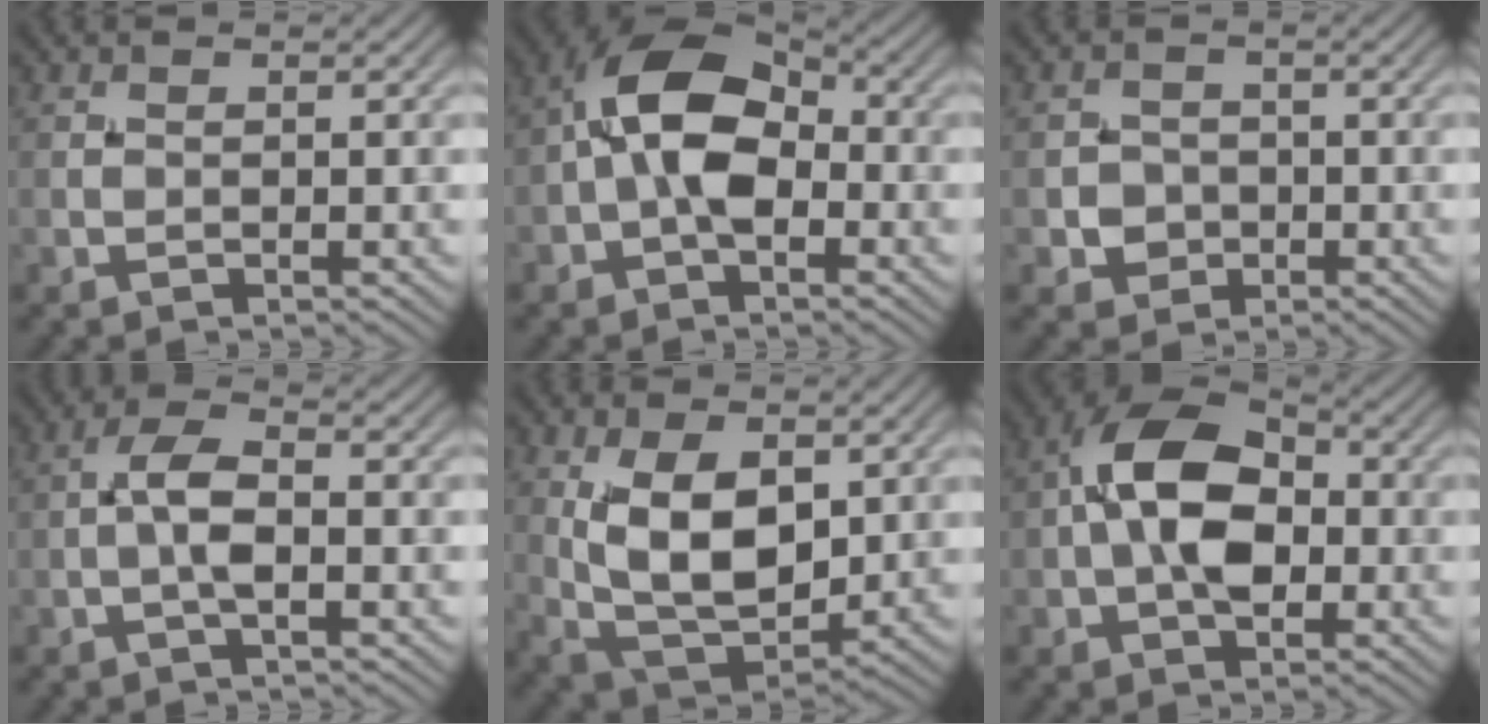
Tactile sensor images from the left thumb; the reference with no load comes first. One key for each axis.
{"total": 9.8, "fx": -1.0, "fy": 5.9, "fz": 7.8, "tx": -0.145, "ty": 0.018, "tz": -0.034}
{"total": 2.9, "fx": -0.8, "fy": 2.7, "fz": 0.8, "tx": -0.011, "ty": -0.004, "tz": -0.021}
{"total": 4.1, "fx": -0.9, "fy": 1.3, "fz": 3.8, "tx": -0.078, "ty": 0.011, "tz": -0.027}
{"total": 10.9, "fx": 2.0, "fy": 6.1, "fz": 8.7, "tx": -0.182, "ty": -0.010, "tz": 0.040}
{"total": 10.3, "fx": -0.6, "fy": 6.3, "fz": 8.2, "tx": -0.151, "ty": 0.015, "tz": -0.026}